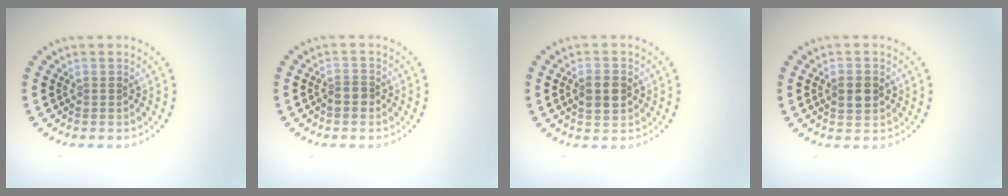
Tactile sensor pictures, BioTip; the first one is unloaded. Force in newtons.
{"total": 1.5, "press": 1.3, "slide": 0.8}
{"total": 2.8, "press": 2.8, "slide": 0.1}
{"total": 2.3, "press": 2.3, "slide": 0.1}